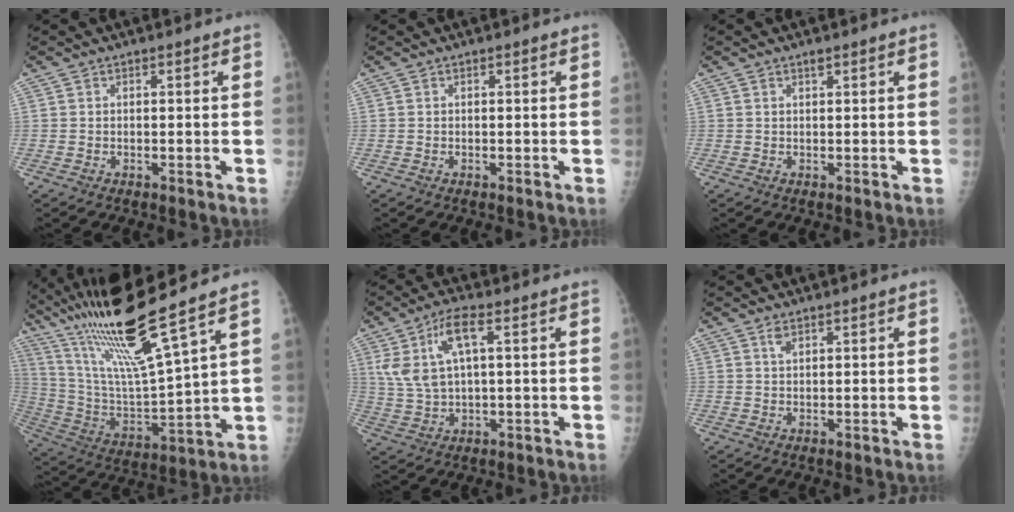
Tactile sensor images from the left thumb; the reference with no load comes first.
{"total": 0.0}
{"total": 0.9, "force": [0.7, 0.4, 0.4], "torque": [-0.001, -0.001, 0.011]}
{"total": 21.5, "force": [14.8, 0.9, 15.6], "torque": [-0.284, -0.058, 0.279]}
{"total": 9.7, "force": [3.0, 4.0, 8.3], "torque": [-0.173, 0.008, 0.061]}
{"total": 1.6, "force": [1.0, 0.8, 0.9], "torque": [-0.009, -0.004, 0.019]}